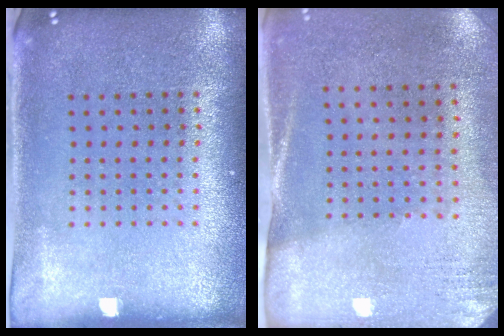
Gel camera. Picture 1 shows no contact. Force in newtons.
{"total": 2.6, "press": 2.3, "slide": 1.3}